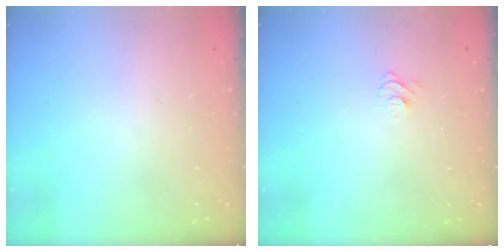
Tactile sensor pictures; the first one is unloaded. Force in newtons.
{"total": 4.6, "press": 4.6, "slide": 0.4}